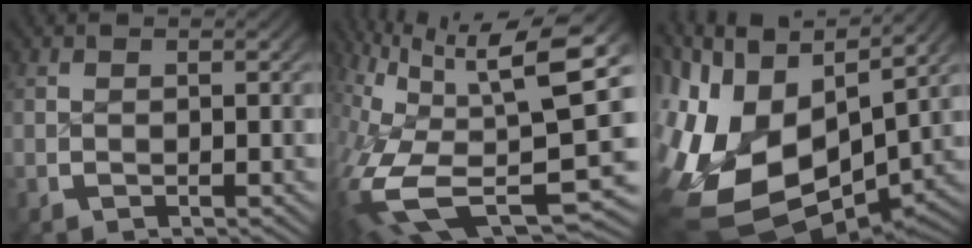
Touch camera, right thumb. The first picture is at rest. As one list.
[{"total": 15.5, "force": [-2.4, 8.1, 13.0], "torque": [-0.260, -0.066, 0.003]}, {"total": 20.6, "force": [-2.9, 14.1, 14.8], "torque": [-0.316, -0.073, -0.017]}]